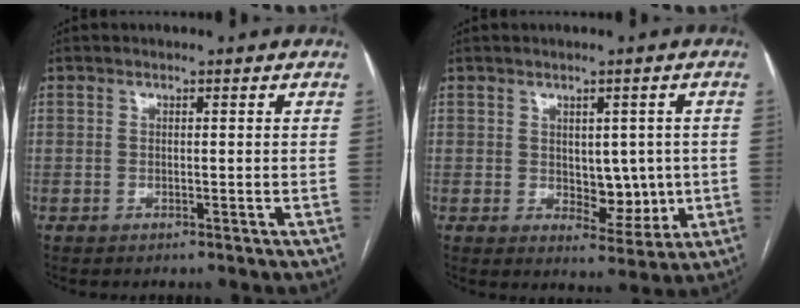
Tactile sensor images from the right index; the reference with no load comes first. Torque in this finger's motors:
{"motor_torque": [0.04, 0.18, 0.01, 0.01]}